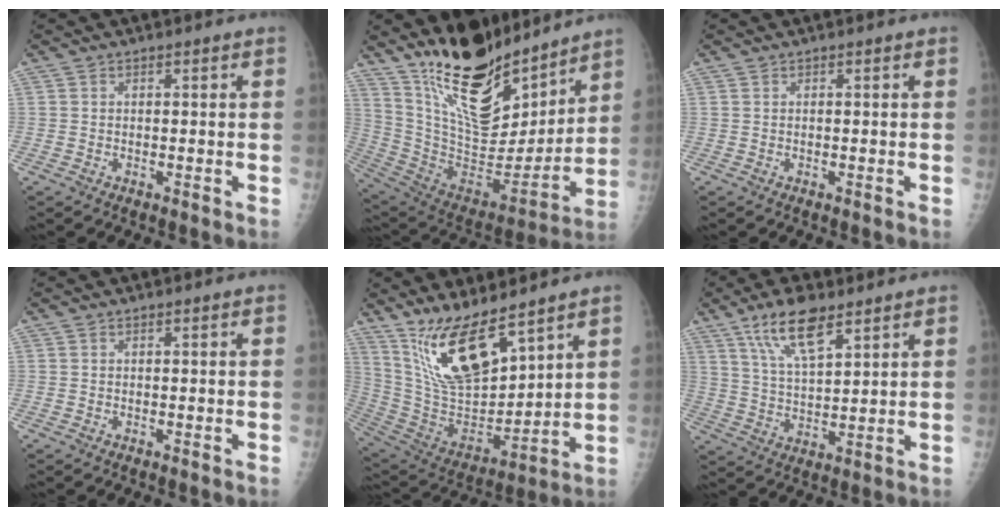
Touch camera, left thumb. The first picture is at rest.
{"total": 23.7, "force": [17.7, 9.4, 12.6], "torque": [-0.174, -0.106, 0.312]}
{"total": 0.0}
{"total": 0.0}
{"total": 16.7, "force": [11.4, 5.6, 10.7], "torque": [-0.157, -0.073, 0.237]}
{"total": 10.6, "force": [6.6, 3.5, 7.5], "torque": [-0.130, -0.027, 0.129]}